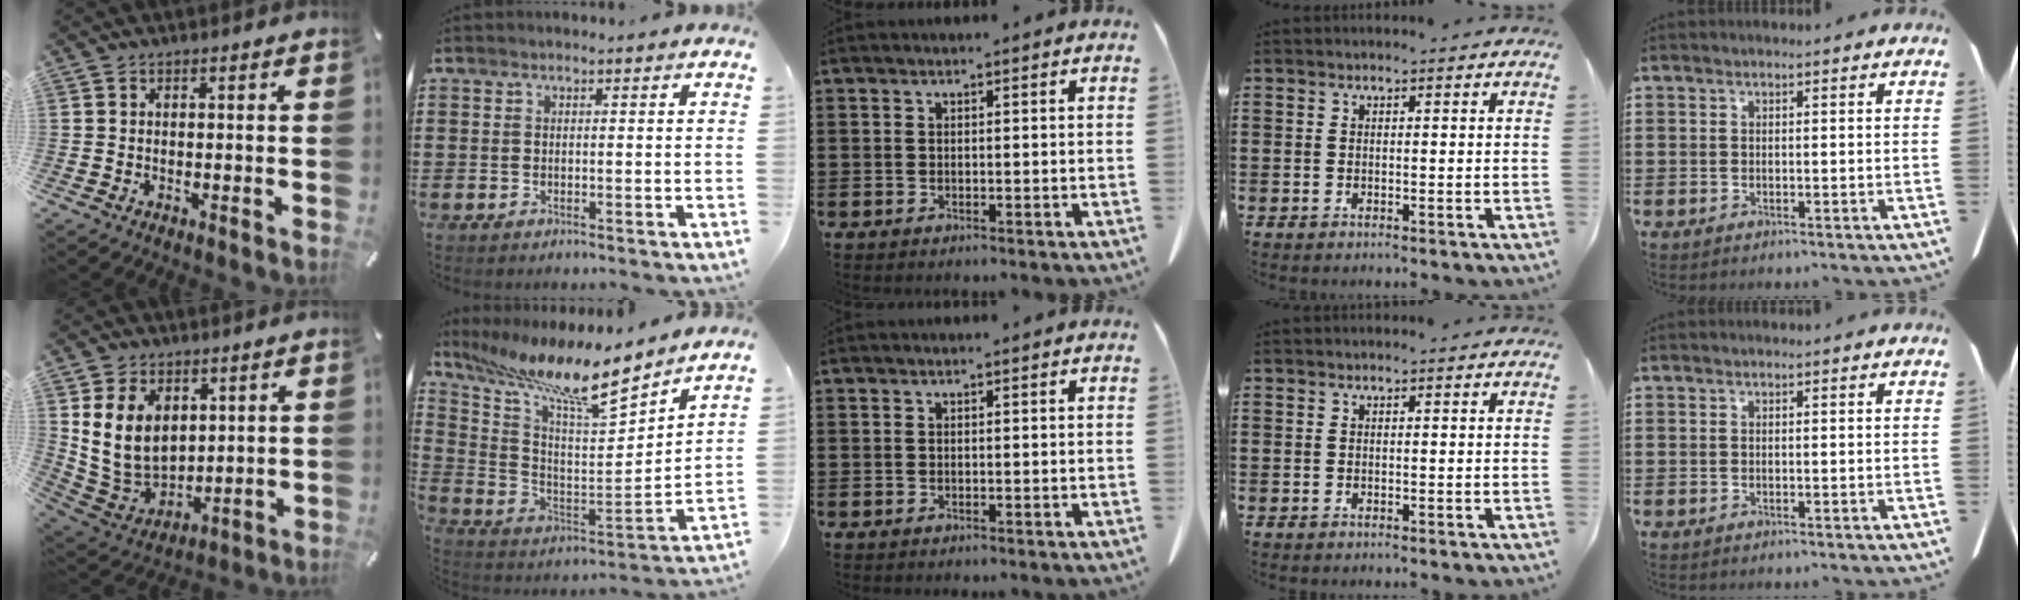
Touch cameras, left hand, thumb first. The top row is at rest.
{"thumb": {"total": 12.0, "force": [3.8, 9.7, 5.9], "torque": [-0.128, -0.021, 0.074]}, "index": {"total": 12.6, "force": [10.1, 2.0, 7.4], "torque": [-0.167, -0.066, 0.163]}}